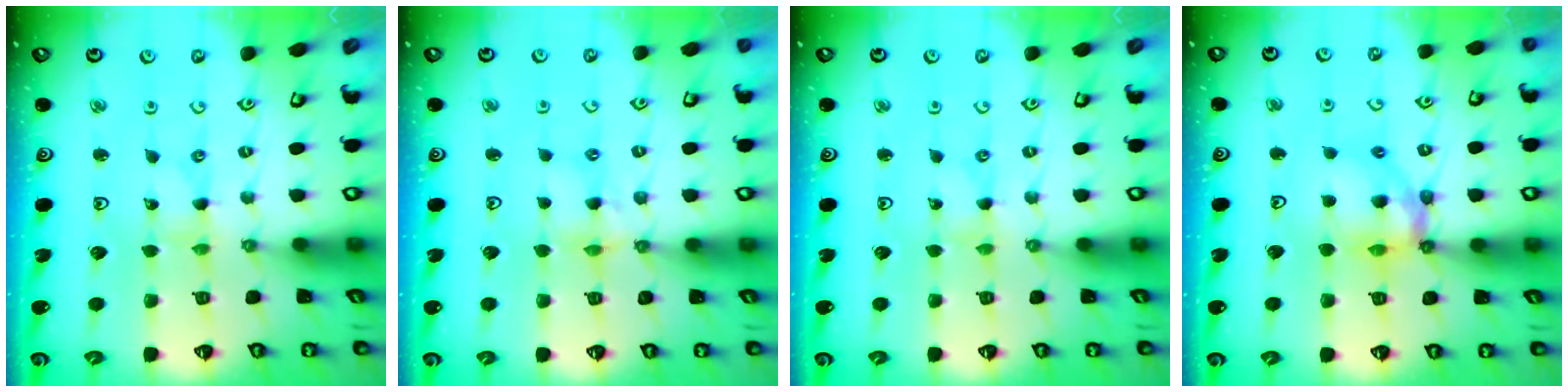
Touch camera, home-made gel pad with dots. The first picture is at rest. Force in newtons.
{"total": 4.8, "press": 4.7, "slide": 0.3}
{"total": 0.0}
{"total": 12.5, "press": 12.4, "slide": 1.5}